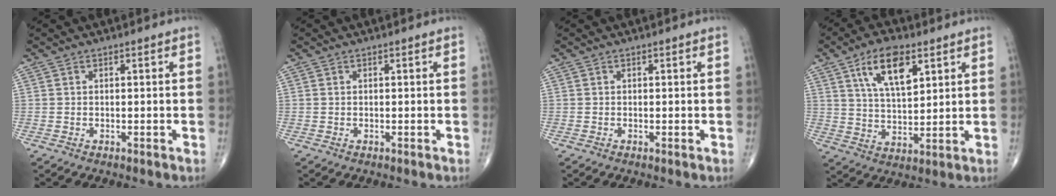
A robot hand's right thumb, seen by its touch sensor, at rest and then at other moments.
{"total": 0.0}
{"total": 0.0}
{"total": 11.5, "force": [5.4, 5.4, 8.6], "torque": [-0.137, -0.021, 0.104]}